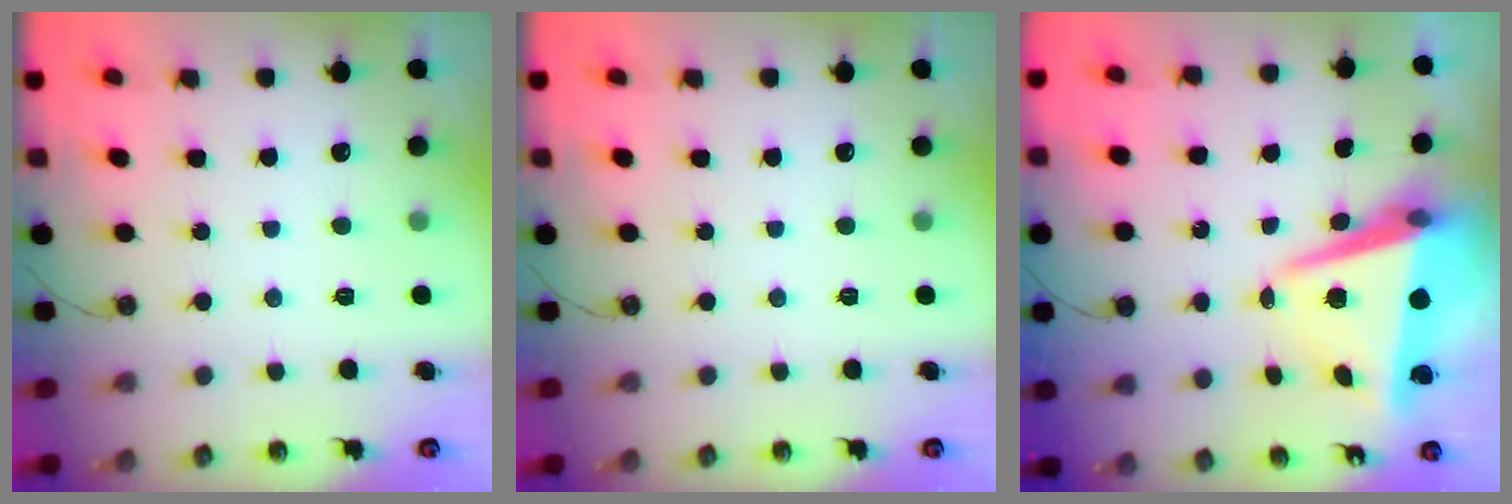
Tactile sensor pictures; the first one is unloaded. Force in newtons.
{"total": 0.0}
{"total": 10.6, "press": 10.4, "slide": 2.0}